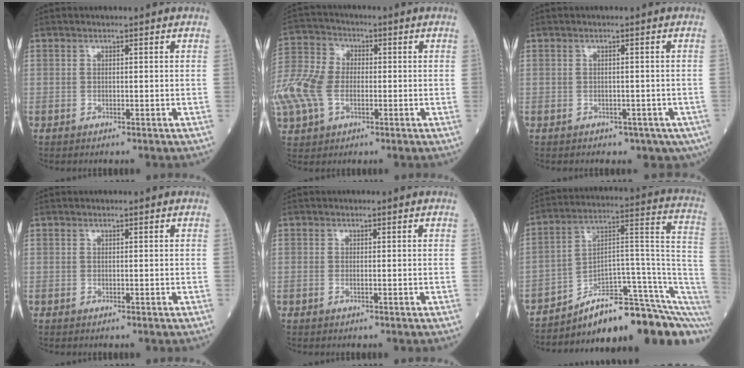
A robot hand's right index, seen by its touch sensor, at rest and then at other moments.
{"total": 13.7, "force": [-2.5, 9.1, 9.9], "torque": [-0.253, 0.012, -0.047]}
{"total": 4.3, "force": [-2.4, 2.9, 2.0], "torque": [-0.014, 0.001, -0.026]}
{"total": 0.0}
{"total": 0.5, "force": [-0.2, 0.2, 0.5], "torque": [-0.012, -0.004, -0.004]}
{"total": 19.1, "force": [-14.0, 3.9, 12.3], "torque": [-0.107, 0.071, -0.203]}